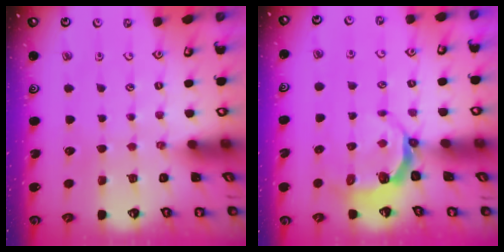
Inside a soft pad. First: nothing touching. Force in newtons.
{"total": 4.9, "press": 4.0, "slide": 2.8}